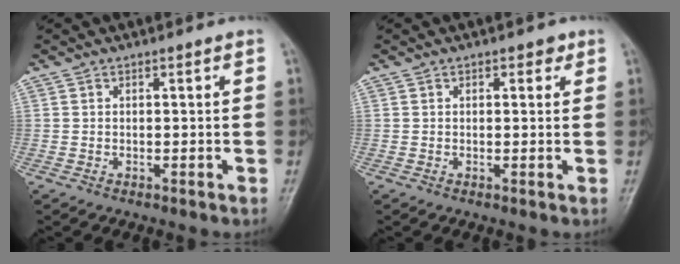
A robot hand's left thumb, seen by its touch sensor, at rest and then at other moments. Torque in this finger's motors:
{"motor_torque": [-0.23, 0.01, -0.15, -0.05, 0.01]}